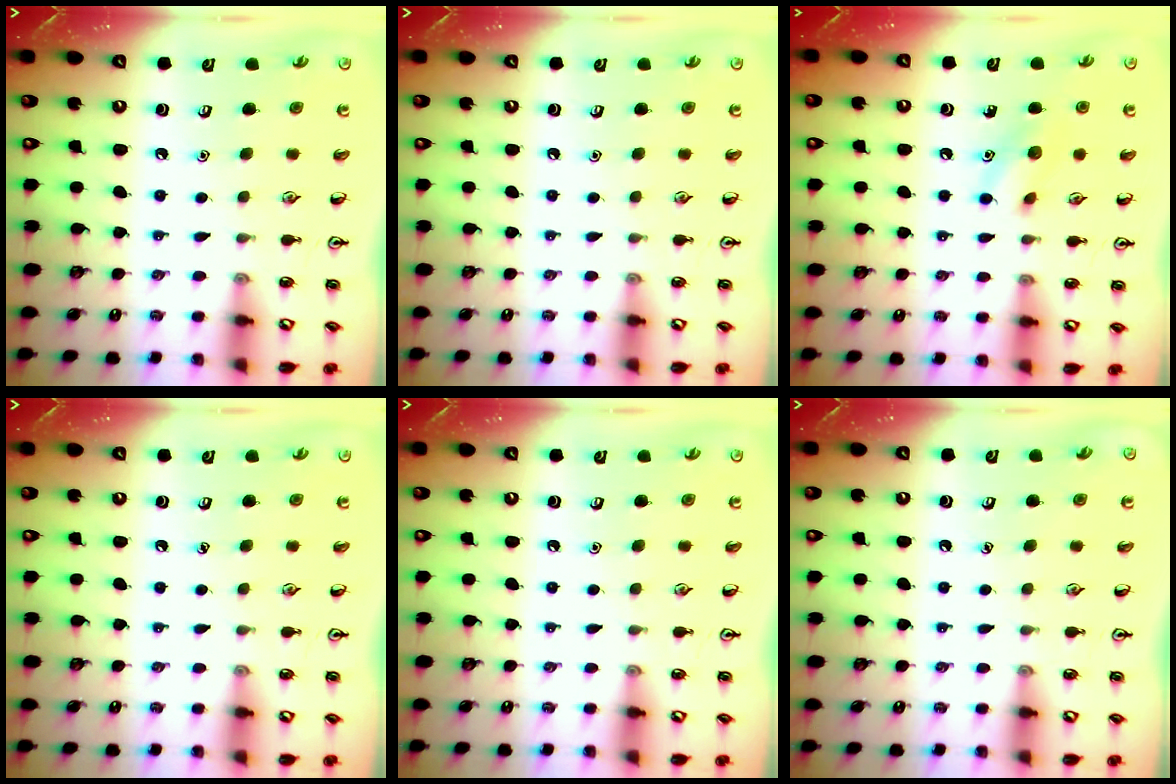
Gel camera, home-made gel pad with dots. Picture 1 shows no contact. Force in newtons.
{"total": 0.0}
{"total": 7.9, "press": 7.8, "slide": 0.9}
{"total": 0.0}
{"total": 0.0}
{"total": 0.0}